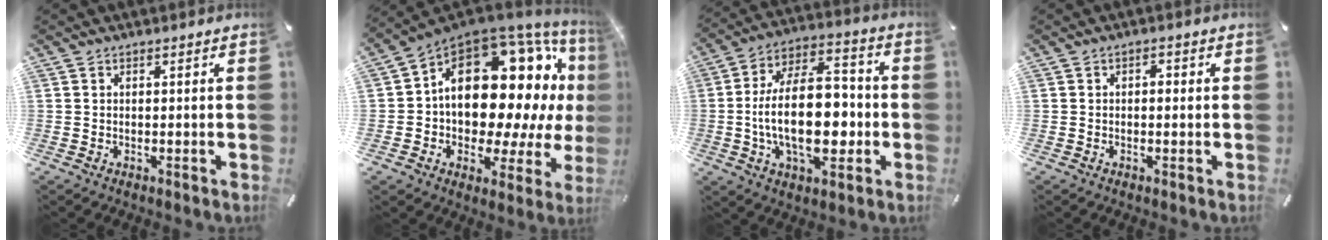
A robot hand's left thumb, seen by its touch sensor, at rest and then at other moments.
{"total": 23.8, "force": [5.5, 14.7, 17.9], "torque": [-0.272, -0.051, 0.102]}
{"total": 20.8, "force": [-2.7, 12.0, 16.8], "torque": [-0.300, 0.003, -0.050]}
{"total": 1.5, "force": [-0.1, 0.8, 1.2], "torque": [-0.023, 0.005, -0.005]}